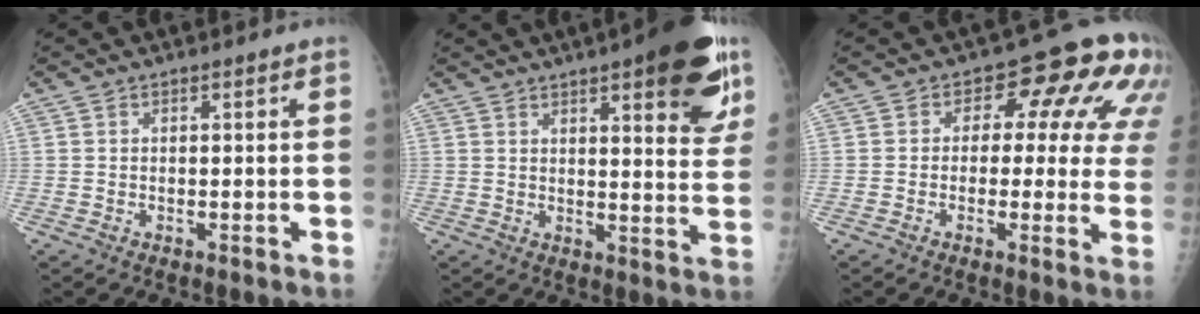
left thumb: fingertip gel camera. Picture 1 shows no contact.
{"total": 16.9, "force": [9.0, 5.0, 13.4], "torque": [-0.137, -0.037, 0.112]}
{"total": 14.0, "force": [4.1, 7.9, 10.8], "torque": [-0.074, 0.011, 0.035]}